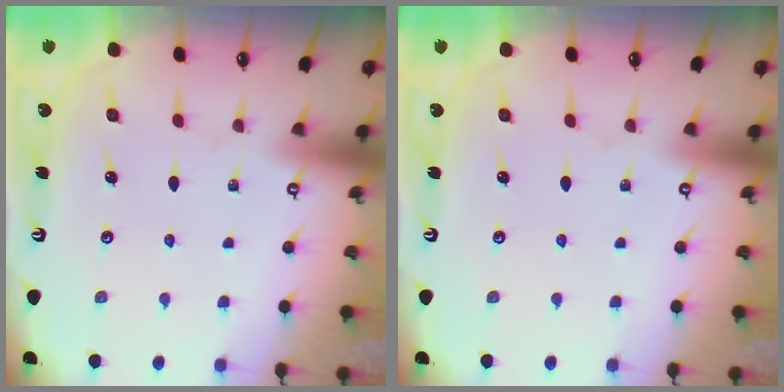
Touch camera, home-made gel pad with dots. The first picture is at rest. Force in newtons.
{"total": 0.0}